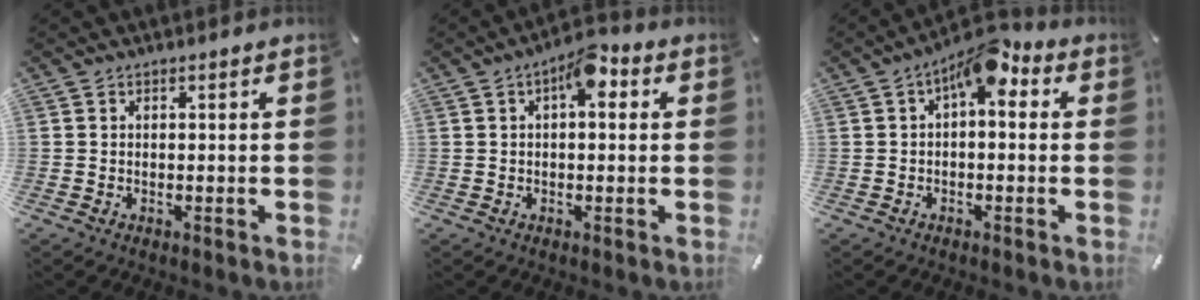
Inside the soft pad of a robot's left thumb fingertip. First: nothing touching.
{"total": 7.0, "force": [2.3, 3.4, 5.7], "torque": [-0.075, -0.004, 0.033]}
{"total": 8.3, "force": [3.4, 4.0, 6.3], "torque": [-0.097, -0.014, 0.056]}